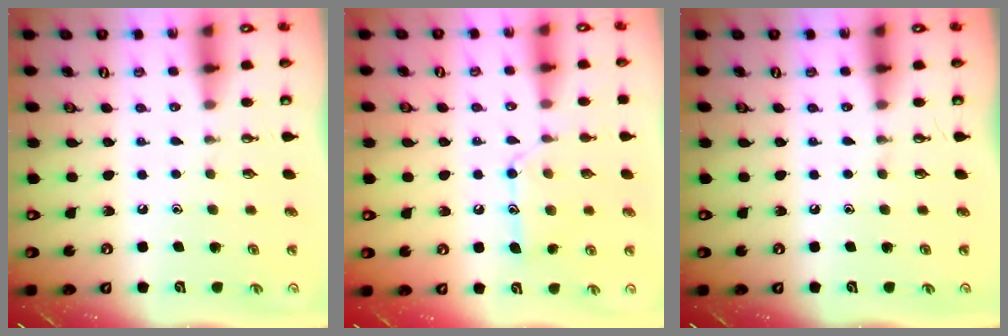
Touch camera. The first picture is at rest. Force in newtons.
{"total": 11.6, "press": 11.6, "slide": 0.5}
{"total": 0.0}